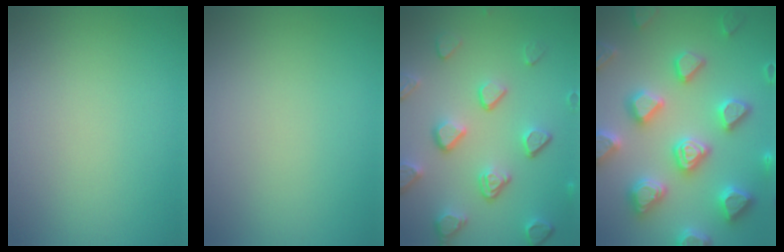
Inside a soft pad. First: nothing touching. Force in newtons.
{"total": 0.0}
{"total": 5.2, "press": 4.1, "slide": 3.2}
{"total": 7.4, "press": 7.3, "slide": 1.6}